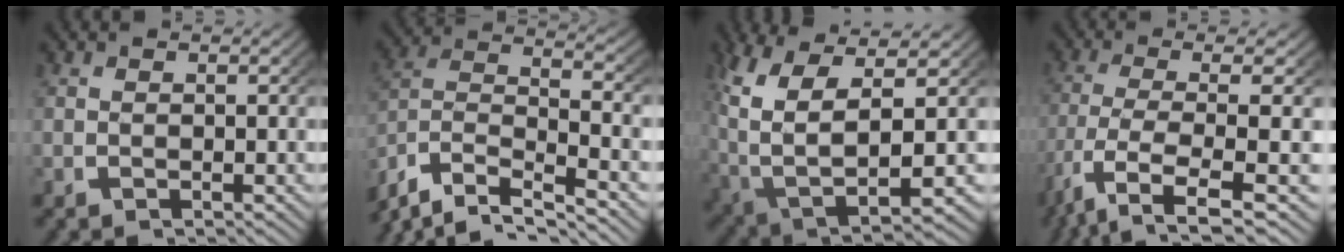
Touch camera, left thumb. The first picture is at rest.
{"total": 13.4, "force": [-4.7, 9.1, 8.8], "torque": [-0.203, -0.044, -0.065]}
{"total": 13.9, "force": [0.6, 9.3, 10.3], "torque": [-0.240, -0.054, 0.035]}
{"total": 9.5, "force": [-3.1, 4.0, 8.0], "torque": [-0.183, -0.036, -0.020]}